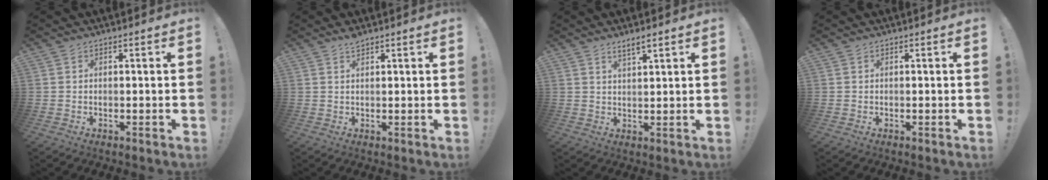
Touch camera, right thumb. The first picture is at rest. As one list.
[{"total": 1.9, "force": [1.6, 0.4, 0.8], "torque": [-0.010, -0.008, 0.027]}, {"total": 3.5, "force": [2.7, 0.6, 2.1], "torque": [-0.035, -0.016, 0.046]}, {"total": 0.0}]